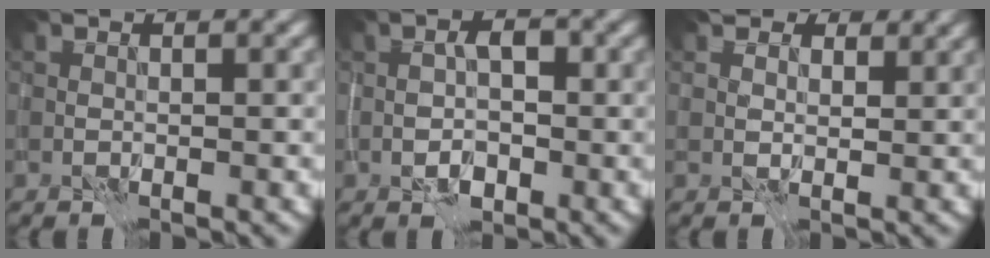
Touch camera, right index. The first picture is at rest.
{"total": 2.3, "force": [-0.6, 1.4, 1.7], "torque": [-0.031, 0.003, -0.013]}
{"total": 3.6, "force": [2.4, 2.5, 1.3], "torque": [-0.018, 0.006, 0.021]}